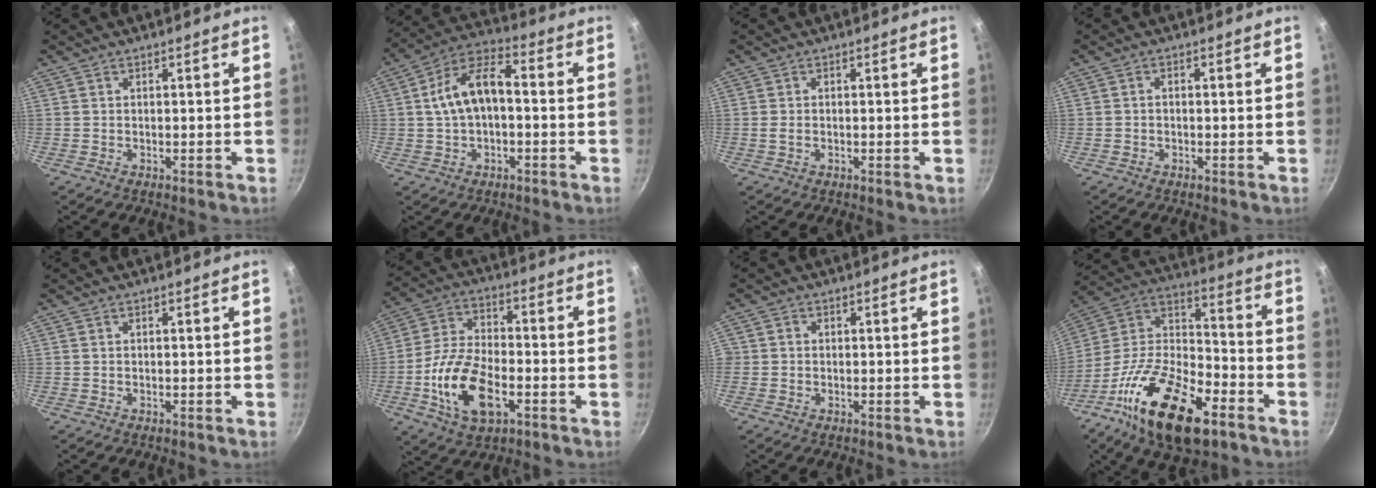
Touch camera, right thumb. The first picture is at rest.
{"total": 11.9, "force": [-0.1, 6.6, 9.9], "torque": [-0.162, 0.046, -0.011]}
{"total": 0.9, "force": [-0.1, 0.5, 0.8], "torque": [-0.016, 0.000, -0.006]}
{"total": 1.0, "force": [-0.3, 0.7, 0.6], "torque": [-0.012, 0.007, -0.006]}
{"total": 0.0}
{"total": 15.4, "force": [-4.8, 8.2, 12.0], "torque": [-0.226, 0.026, -0.093]}
{"total": 1.2, "force": [-0.1, 1.1, 0.3], "torque": [-0.002, 0.001, -0.004]}
{"total": 25.7, "force": [-13.3, 12.0, 18.4], "torque": [-0.308, 0.065, -0.249]}